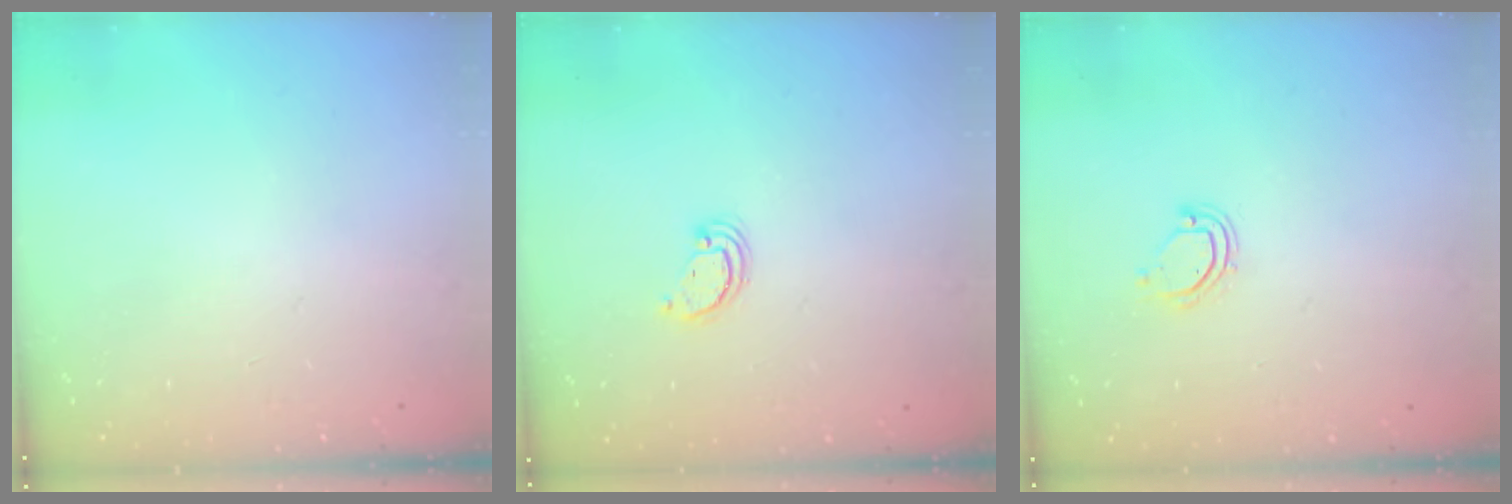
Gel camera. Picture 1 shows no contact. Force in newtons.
{"total": 2.6, "press": 2.6, "slide": 0.2}
{"total": 4.3, "press": 4.3, "slide": 0.3}